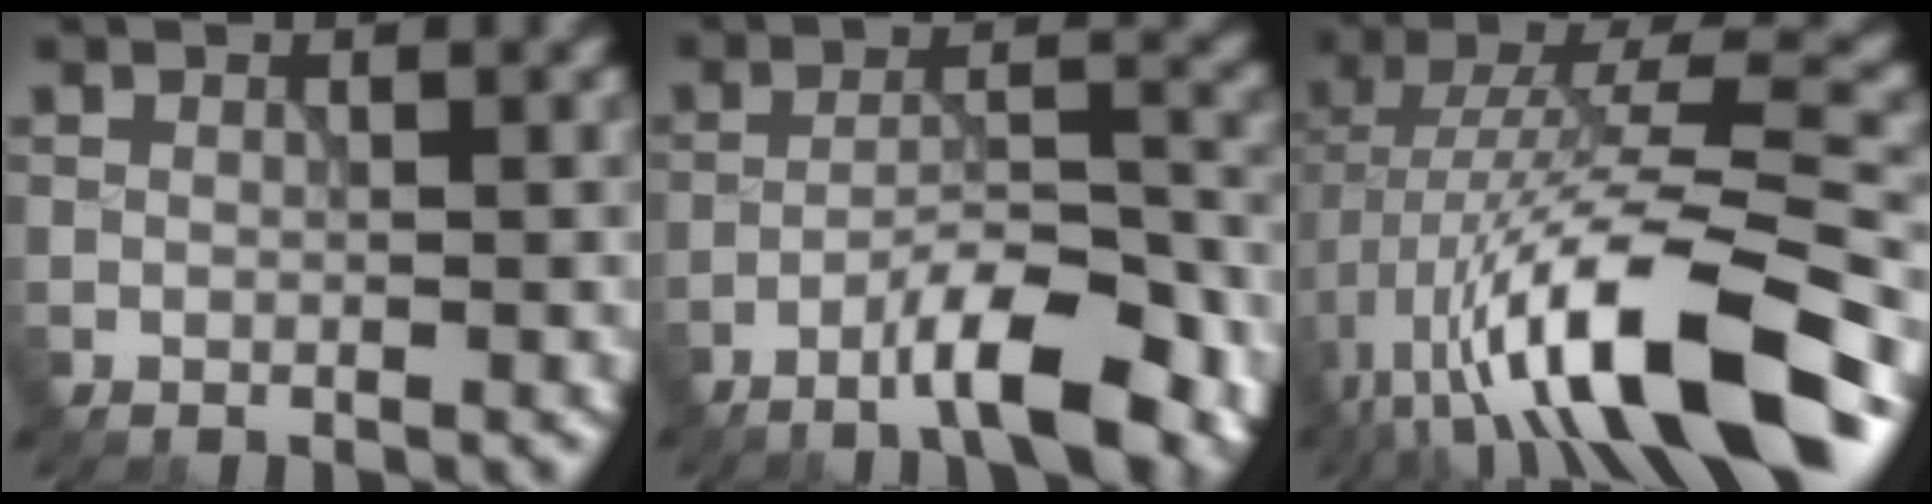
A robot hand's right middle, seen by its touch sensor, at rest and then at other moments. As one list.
[{"total": 7.6, "force": [-5.0, 1.4, 5.5], "torque": [-0.087, 0.012, -0.084]}, {"total": 13.8, "force": [-5.5, 3.4, 12.2], "torque": [-0.212, 0.017, -0.087]}]